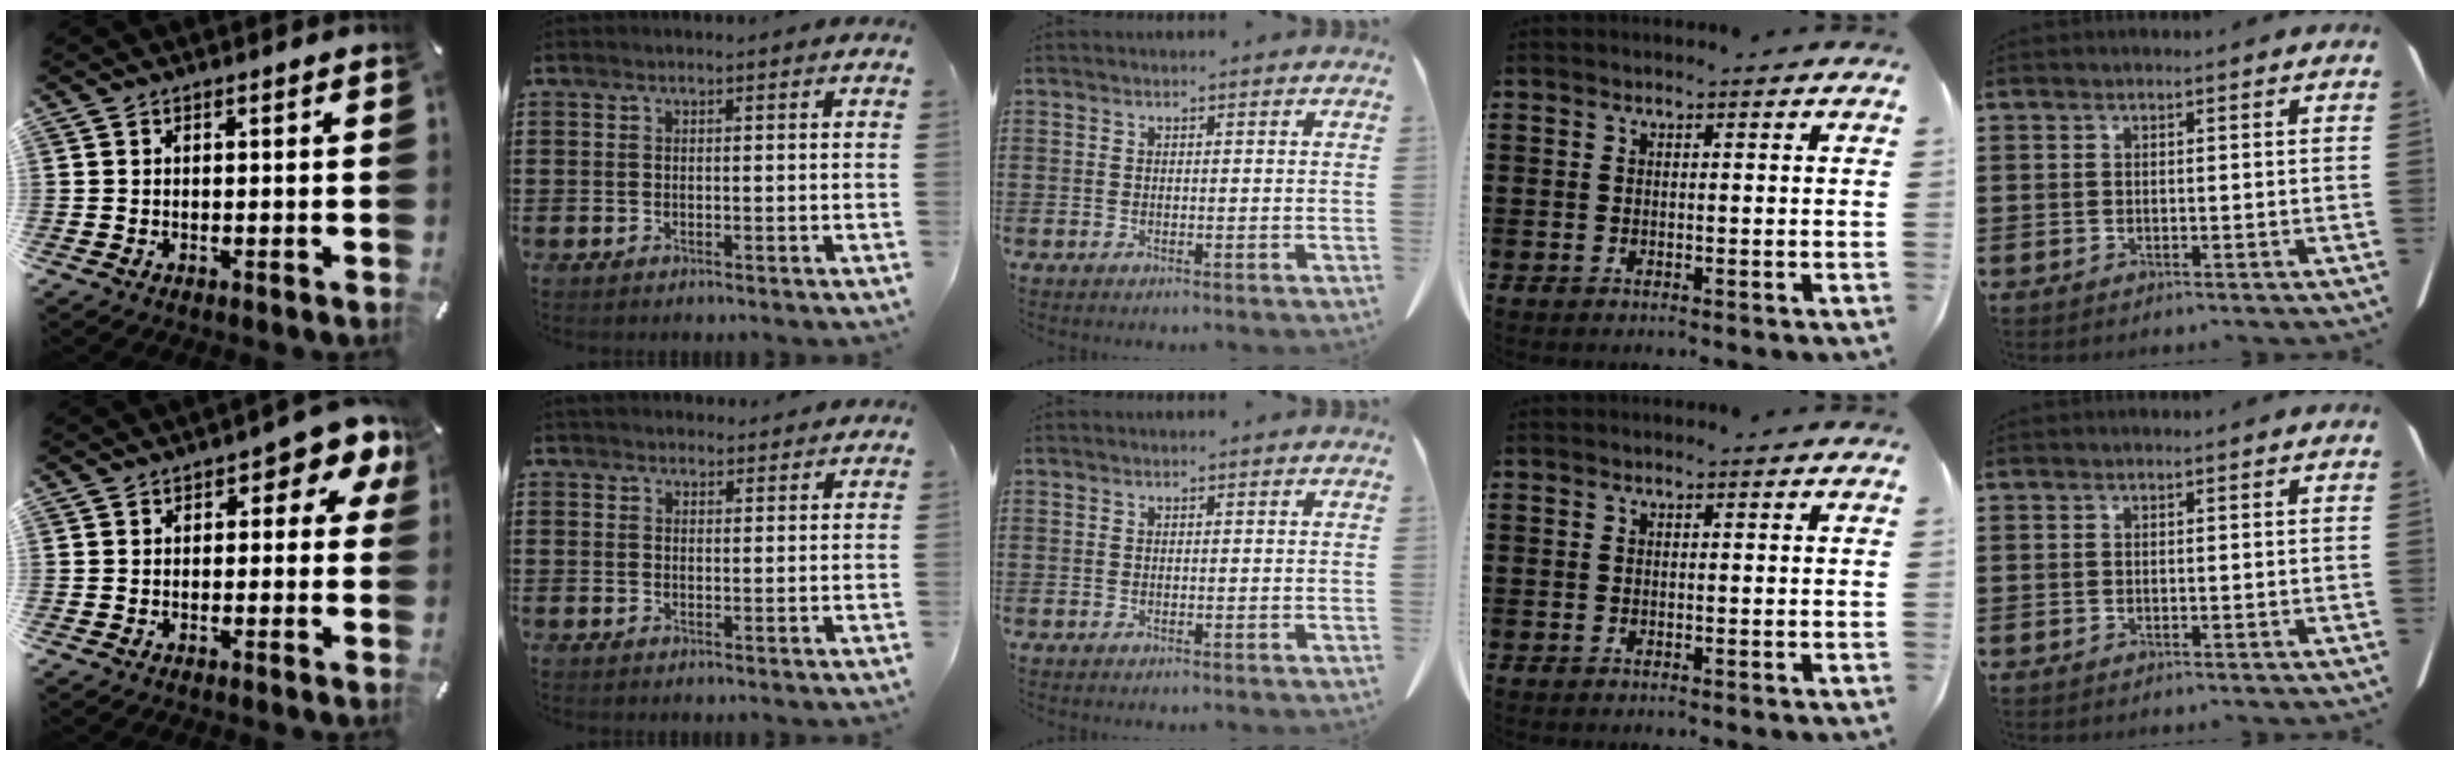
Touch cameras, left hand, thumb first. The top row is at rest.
{"thumb": {"total": 5.4, "force": [1.9, 3.0, 4.1], "torque": [-0.046, -0.004, 0.023]}, "index": {"total": 2.5, "force": [2.3, 0.8, 0.2], "torque": [-0.008, 0.000, 0.045]}}